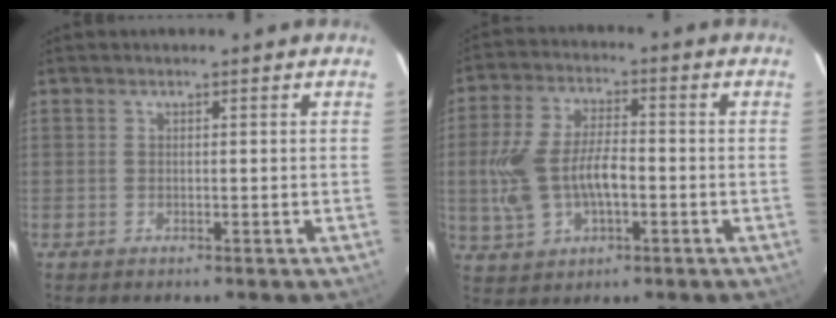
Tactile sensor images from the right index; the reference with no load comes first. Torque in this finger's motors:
{"motor_torque": [0.47, -0.10, 0.62, 0.12]}